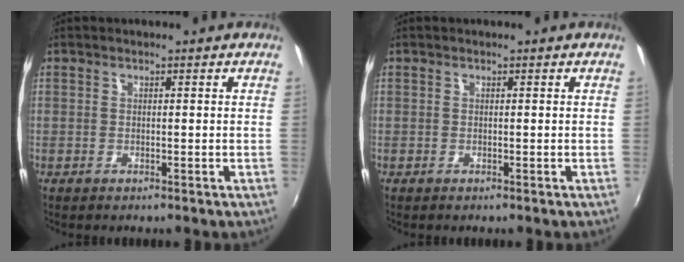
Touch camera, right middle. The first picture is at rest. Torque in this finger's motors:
{"motor_torque": [-0.12, 0.08, -0.02, 0.00]}